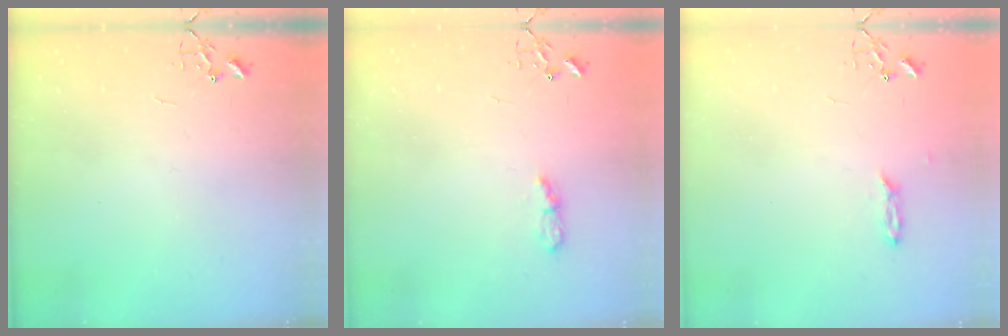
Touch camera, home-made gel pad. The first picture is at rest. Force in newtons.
{"total": 6.1, "press": 6.1, "slide": 0.5}
{"total": 2.3, "press": 2.2, "slide": 0.4}